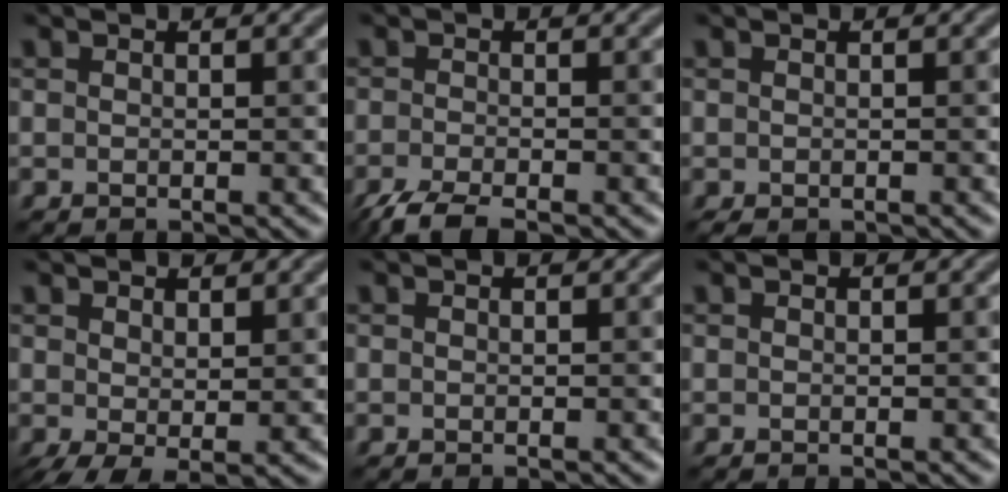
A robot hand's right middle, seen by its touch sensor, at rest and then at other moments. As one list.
[{"total": 3.1, "force": [-2.5, 0.5, 1.8], "torque": [-0.039, -0.008, -0.053]}, {"total": 0.8, "force": [-0.6, 0.4, 0.4], "torque": [-0.007, -0.006, -0.009]}, {"total": 2.8, "force": [0.3, 1.2, 2.5], "torque": [-0.054, -0.005, 0.009]}, {"total": 0.0}, {"total": 0.0}]